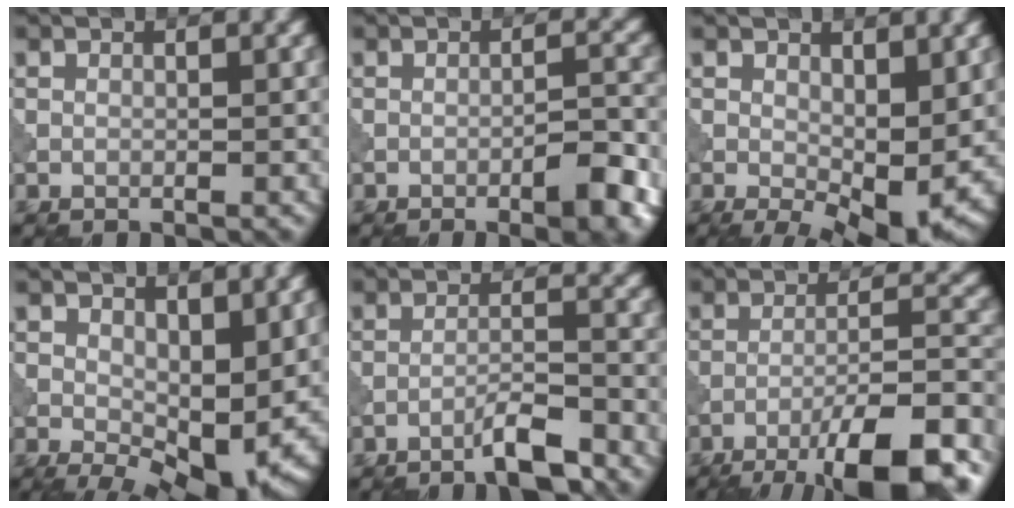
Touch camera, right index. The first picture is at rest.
{"total": 4.0, "force": [-1.9, 0.8, 3.4], "torque": [-0.054, 0.004, -0.032]}
{"total": 7.0, "force": [-0.1, 3.5, 6.0], "torque": [-0.093, -0.019, 0.008]}
{"total": 8.7, "force": [0.5, 4.6, 7.4], "torque": [-0.111, -0.023, 0.019]}
{"total": 3.4, "force": [-2.7, 0.2, 2.1], "torque": [-0.034, 0.009, -0.053]}
{"total": 11.4, "force": [-8.0, 2.2, 7.8], "torque": [-0.113, 0.007, -0.123]}